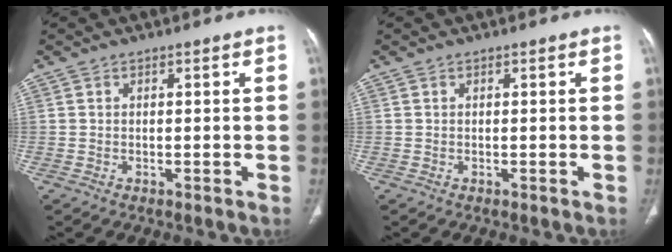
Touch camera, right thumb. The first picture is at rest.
{"total": 0.0}